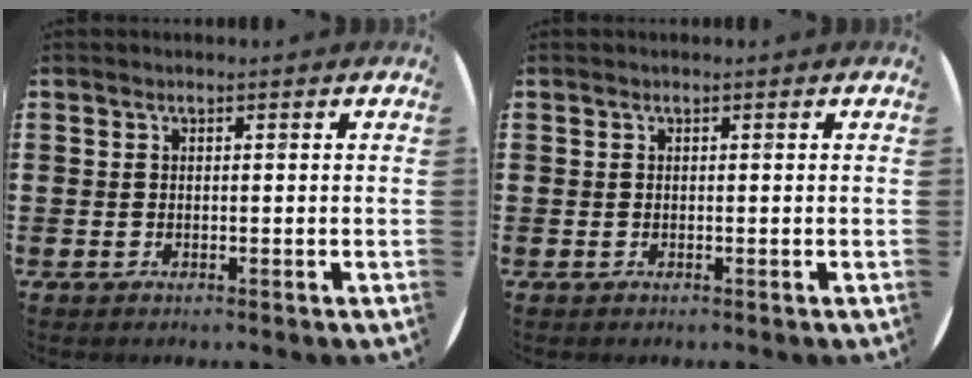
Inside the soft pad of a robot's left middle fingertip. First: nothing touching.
{"total": 0.0}